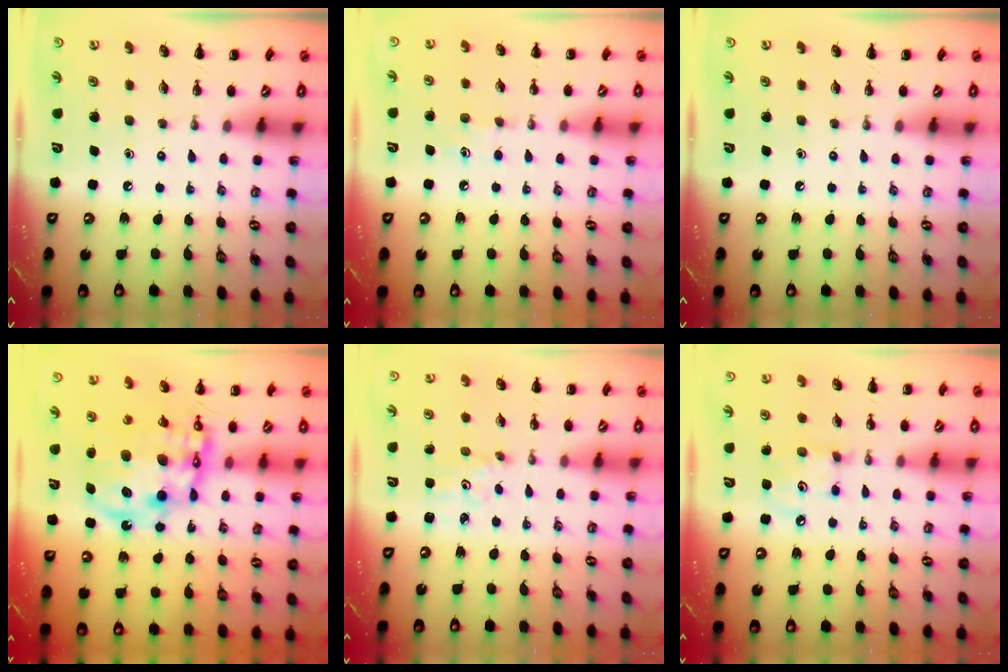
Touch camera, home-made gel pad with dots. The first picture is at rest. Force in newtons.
{"total": 4.3, "press": 4.0, "slide": 1.5}
{"total": 0.0}
{"total": 16.6, "press": 16.1, "slide": 3.9}
{"total": 1.8, "press": 1.8, "slide": 0.5}
{"total": 4.8, "press": 4.8, "slide": 0.6}